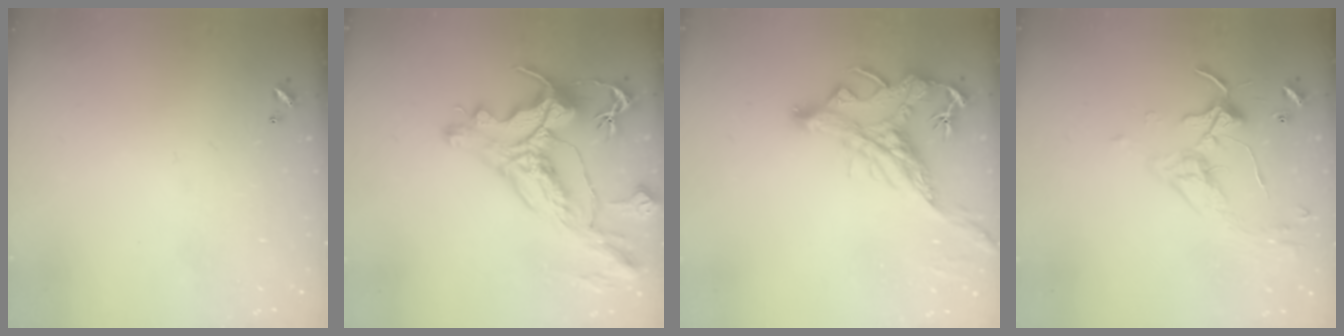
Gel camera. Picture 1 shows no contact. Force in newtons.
{"total": 7.1, "press": 6.9, "slide": 1.8}
{"total": 2.9, "press": 2.5, "slide": 1.4}
{"total": 3.3, "press": 3.2, "slide": 0.7}